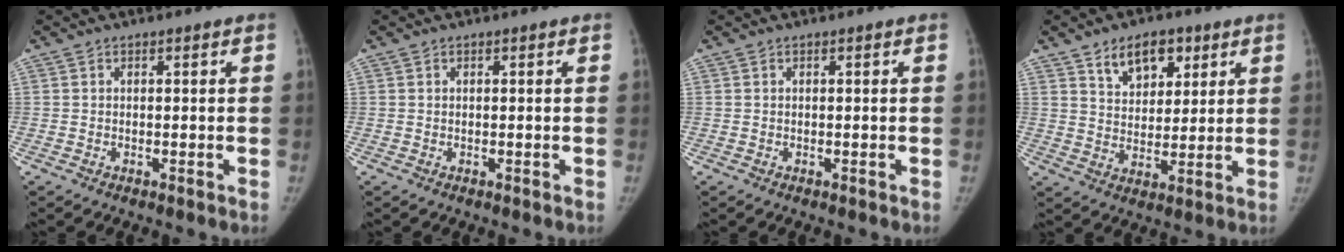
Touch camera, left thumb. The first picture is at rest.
{"total": 0.0}
{"total": 0.0}
{"total": 9.4, "force": [5.3, 5.8, 5.2], "torque": [-0.045, -0.027, 0.087]}